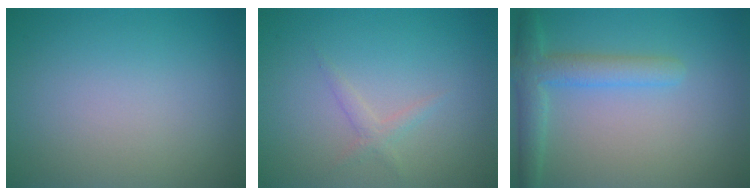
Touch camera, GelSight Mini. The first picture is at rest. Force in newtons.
{"total": 1.2, "press": 1.2, "slide": 0.1}
{"total": 3.6, "press": 3.6, "slide": 0.4}